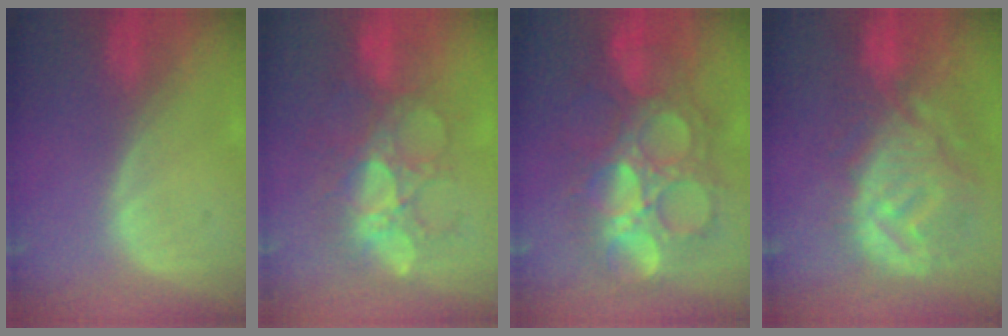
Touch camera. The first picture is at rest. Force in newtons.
{"total": 8.9, "press": 8.7, "slide": 1.6}
{"total": 12.2, "press": 12.1, "slide": 1.4}
{"total": 12.3, "press": 11.0, "slide": 5.4}